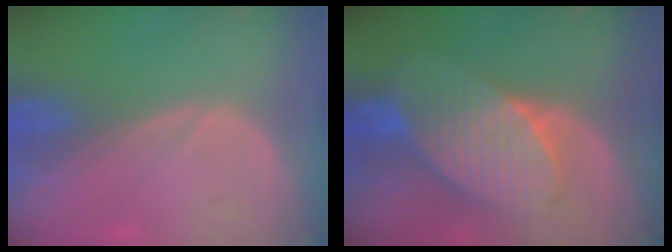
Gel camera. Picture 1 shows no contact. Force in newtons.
{"total": 8.2, "press": 8.2, "slide": 0.3}